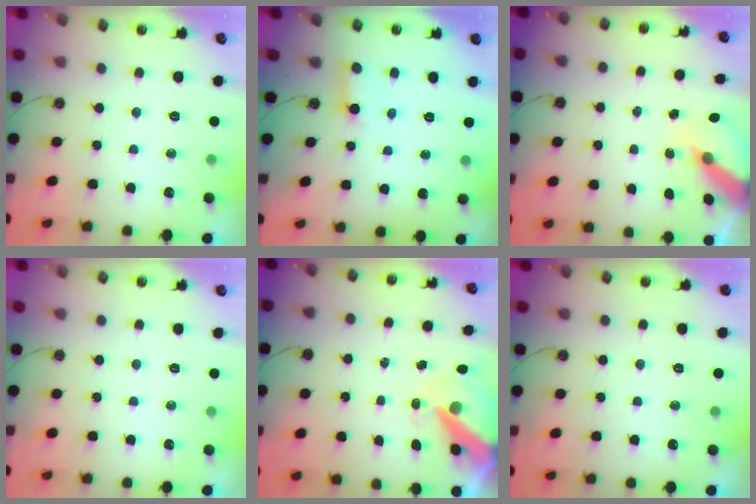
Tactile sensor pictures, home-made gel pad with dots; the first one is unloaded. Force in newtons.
{"total": 2.9, "press": 2.9, "slide": 0.4}
{"total": 6.9, "press": 6.8, "slide": 0.7}
{"total": 0.0}
{"total": 11.9, "press": 11.8, "slide": 1.4}
{"total": 0.0}